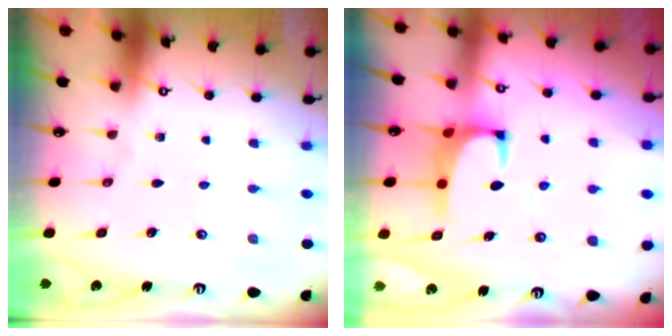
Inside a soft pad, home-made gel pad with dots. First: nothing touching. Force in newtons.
{"total": 1.7, "press": 1.5, "slide": 0.7}